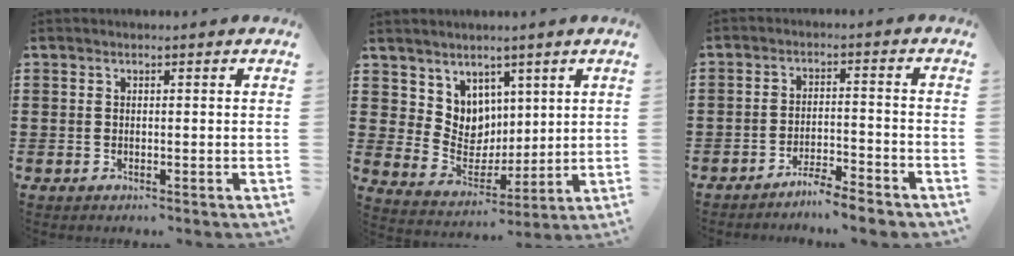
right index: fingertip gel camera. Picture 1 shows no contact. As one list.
[{"total": 6.7, "force": [4.1, 5.3, -0.3], "torque": [-0.031, -0.038, 0.082]}, {"total": 4.3, "force": [-4.2, -0.3, 0.8], "torque": [-0.017, 0.002, -0.085]}]